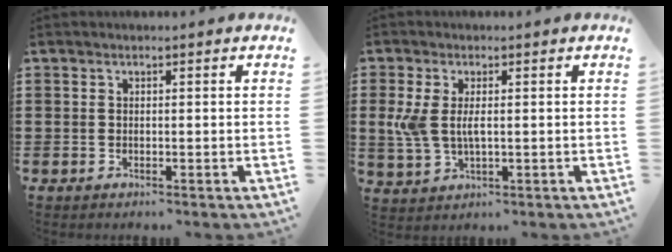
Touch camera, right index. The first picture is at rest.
{"total": 5.1, "force": [0.4, 2.4, 4.4], "torque": [-0.115, -0.002, -0.003]}